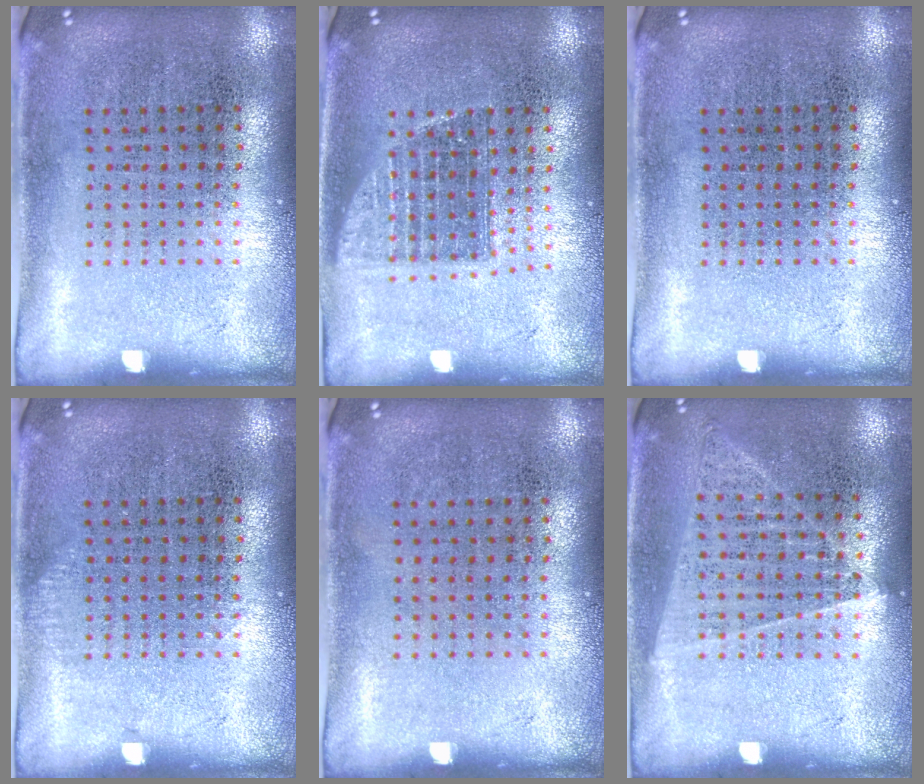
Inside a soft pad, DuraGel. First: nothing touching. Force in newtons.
{"total": 1.3, "press": 1.1, "slide": 0.8}
{"total": 0.0}
{"total": 0.6, "press": 0.6, "slide": 0.2}
{"total": 0.0}
{"total": 1.2, "press": 1.1, "slide": 0.1}